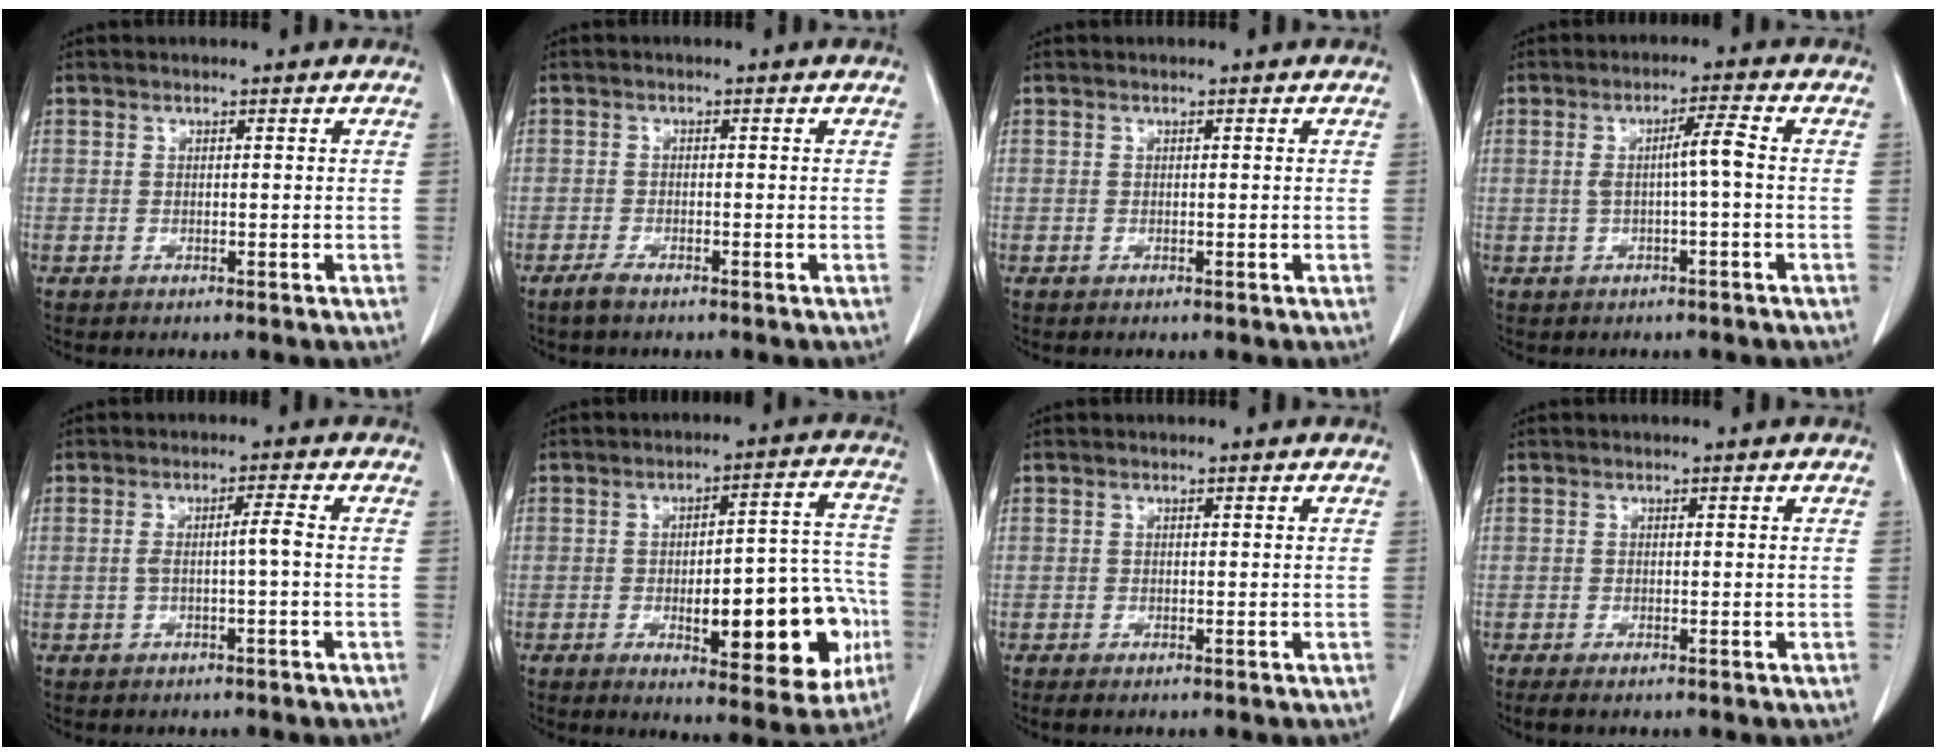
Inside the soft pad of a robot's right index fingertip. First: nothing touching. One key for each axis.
{"total": 1.7, "fx": -1.3, "fy": 0.3, "fz": 1.0, "tx": -0.026, "ty": -0.002, "tz": -0.024}
{"total": 0.0}
{"total": 3.9, "fx": -0.2, "fy": -0.1, "fz": 3.9, "tx": -0.071, "ty": 0.008, "tz": -0.003}
{"total": 2.8, "fx": -0.4, "fy": -0.3, "fz": 2.8, "tx": -0.051, "ty": 0.007, "tz": -0.005}
{"total": 16.8, "fx": -4.6, "fy": 5.3, "fz": 15.3, "tx": -0.165, "ty": 0.027, "tz": -0.049}
{"total": 0.8, "fx": -0.6, "fy": 0.2, "fz": 0.5, "tx": -0.009, "ty": -0.002, "tz": -0.007}
{"total": 1.6, "fx": -1.2, "fy": 0.3, "fz": 1.0, "tx": -0.014, "ty": -0.004, "tz": -0.015}